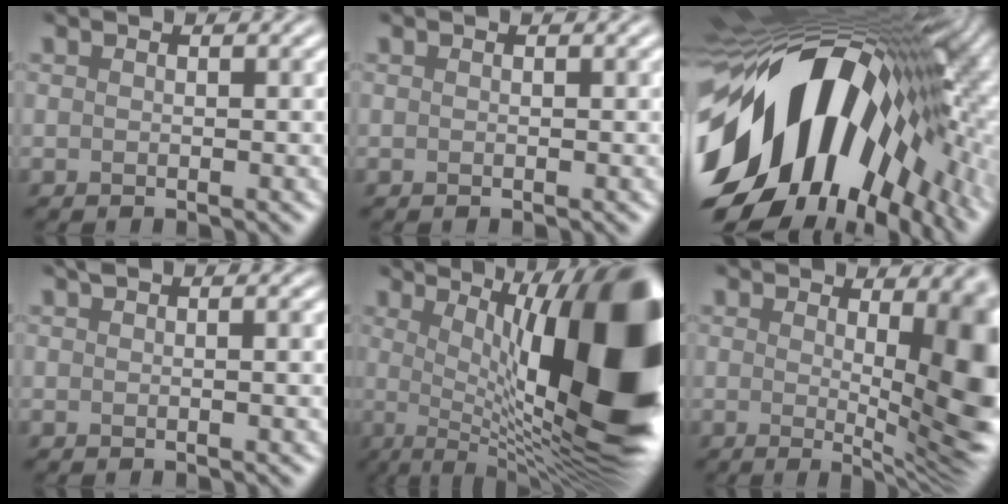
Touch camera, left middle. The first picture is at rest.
{"total": 0.0}
{"total": 18.8, "force": [-4.5, 9.9, 15.3], "torque": [-0.288, -0.036, -0.065]}
{"total": 0.7, "force": [-0.4, -0.6, 0.1], "torque": [-0.019, -0.004, 0.012]}
{"total": 18.1, "force": [0.8, 5.4, 17.2], "torque": [-0.209, 0.007, 0.030]}
{"total": 13.0, "force": [0.3, 4.5, 12.2], "torque": [-0.104, 0.004, 0.016]}